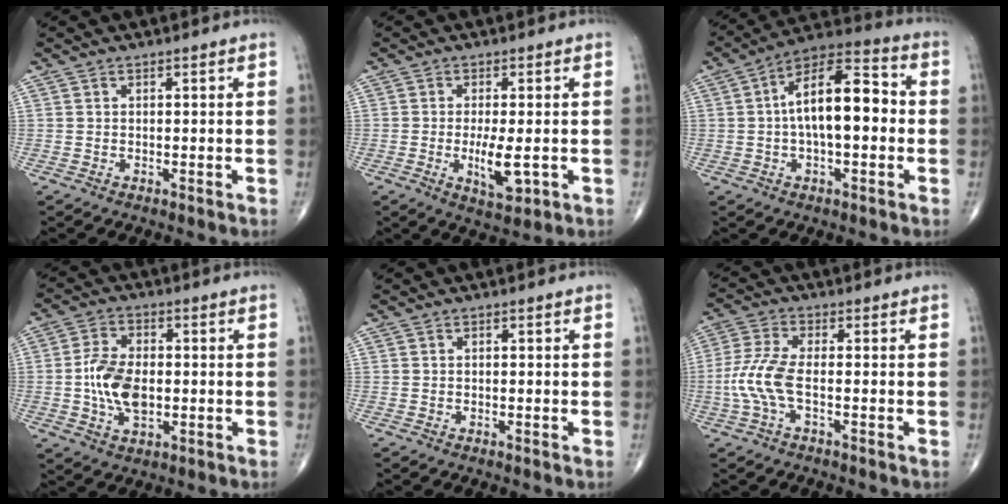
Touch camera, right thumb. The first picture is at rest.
{"total": 6.2, "force": [-1.1, 2.1, 5.8], "torque": [-0.102, -0.013, -0.014]}
{"total": 15.4, "force": [0.3, 6.9, 13.8], "torque": [-0.218, 0.040, -0.008]}
{"total": 9.7, "force": [-0.9, 5.7, 7.9], "torque": [-0.143, 0.004, -0.020]}
{"total": 0.0}
{"total": 7.3, "force": [-1.7, 2.5, 6.7], "torque": [-0.175, 0.013, -0.040]}